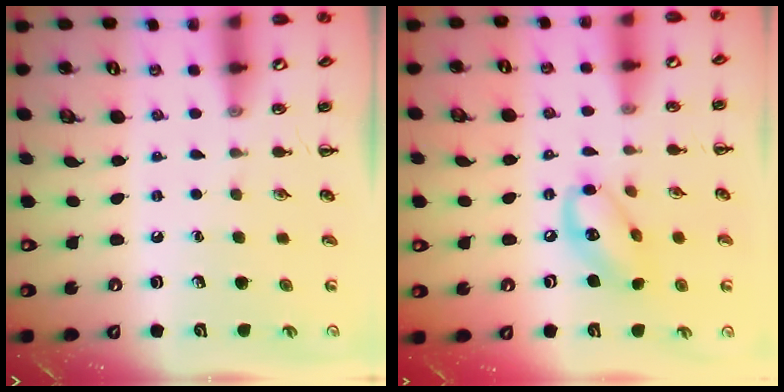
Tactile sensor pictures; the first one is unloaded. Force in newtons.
{"total": 10.9, "press": 10.6, "slide": 2.2}